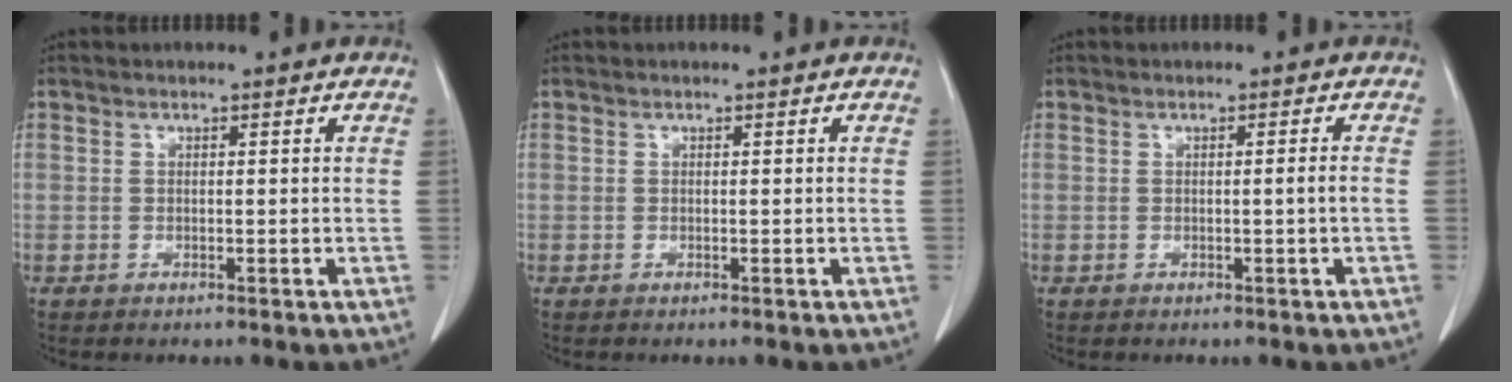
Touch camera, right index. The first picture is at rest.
{"total": 0.0}
{"total": 1.1, "force": [-0.3, -0.4, 1.0], "torque": [-0.013, -0.001, -0.004]}